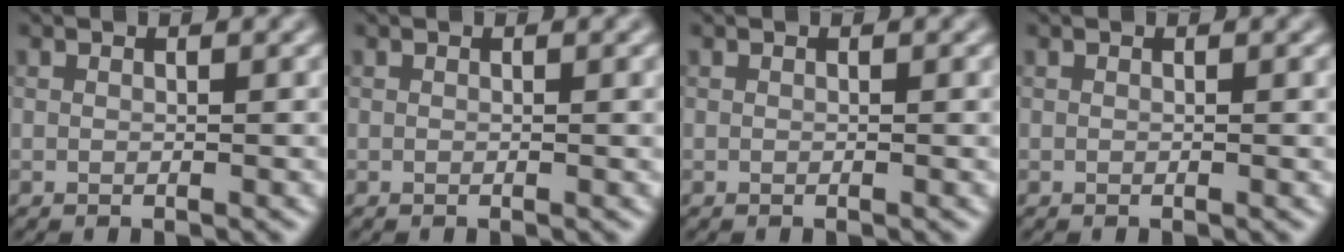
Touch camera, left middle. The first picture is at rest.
{"total": 0.6, "force": [0.1, 0.2, 0.5], "torque": [-0.003, 0.004, 0.001]}
{"total": 0.0}
{"total": 0.0}